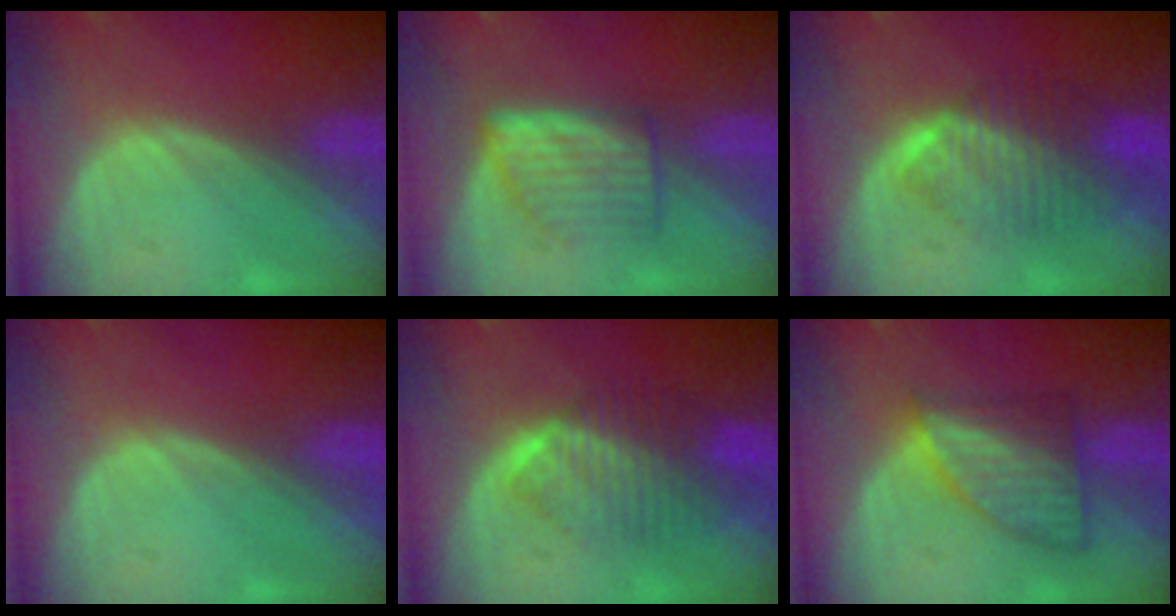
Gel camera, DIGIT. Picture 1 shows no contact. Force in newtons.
{"total": 5.8, "press": 5.4, "slide": 2.1}
{"total": 6.5, "press": 6.5, "slide": 0.1}
{"total": 0.0}
{"total": 6.5, "press": 6.5, "slide": 0.1}
{"total": 7.1, "press": 6.5, "slide": 3.0}